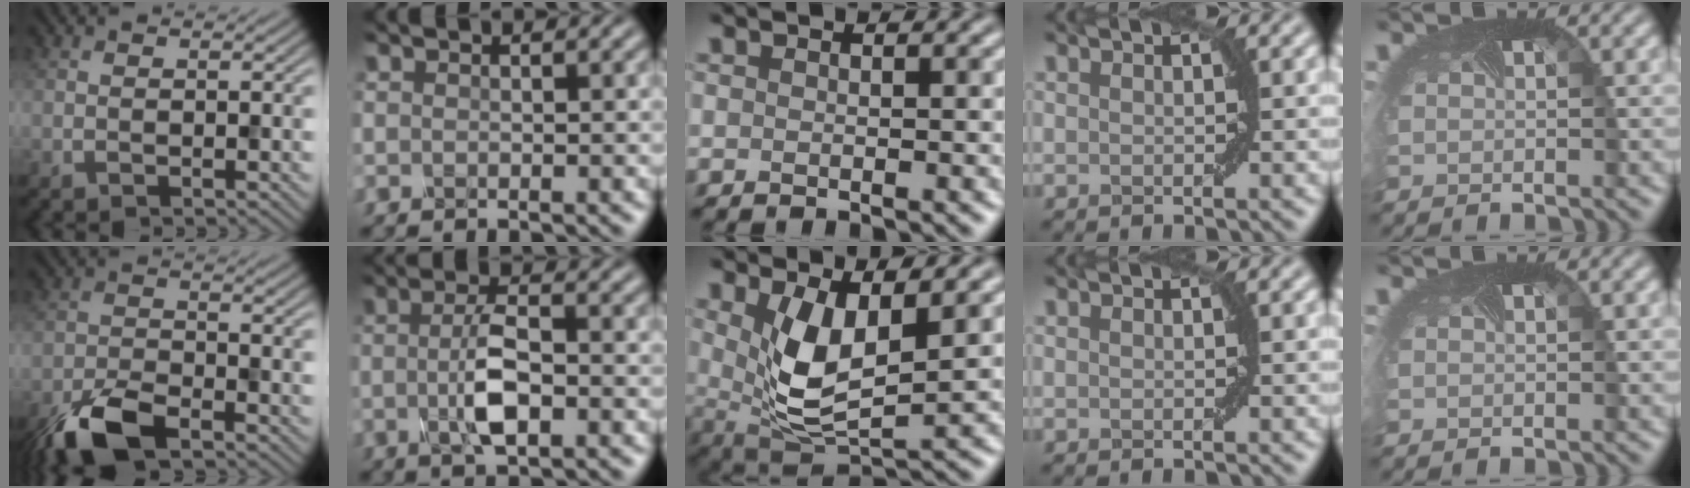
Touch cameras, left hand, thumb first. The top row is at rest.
{"thumb": {"total": 7.2, "force": [-5.0, 2.6, 4.5], "torque": [-0.091, -0.005, -0.104]}, "index": {"total": 3.4, "force": [-0.5, 1.0, 3.2], "torque": [-0.069, 0.004, -0.014]}, "middle": {"total": 6.1, "force": [1.0, 2.6, 5.4], "torque": [-0.120, -0.019, 0.032]}}